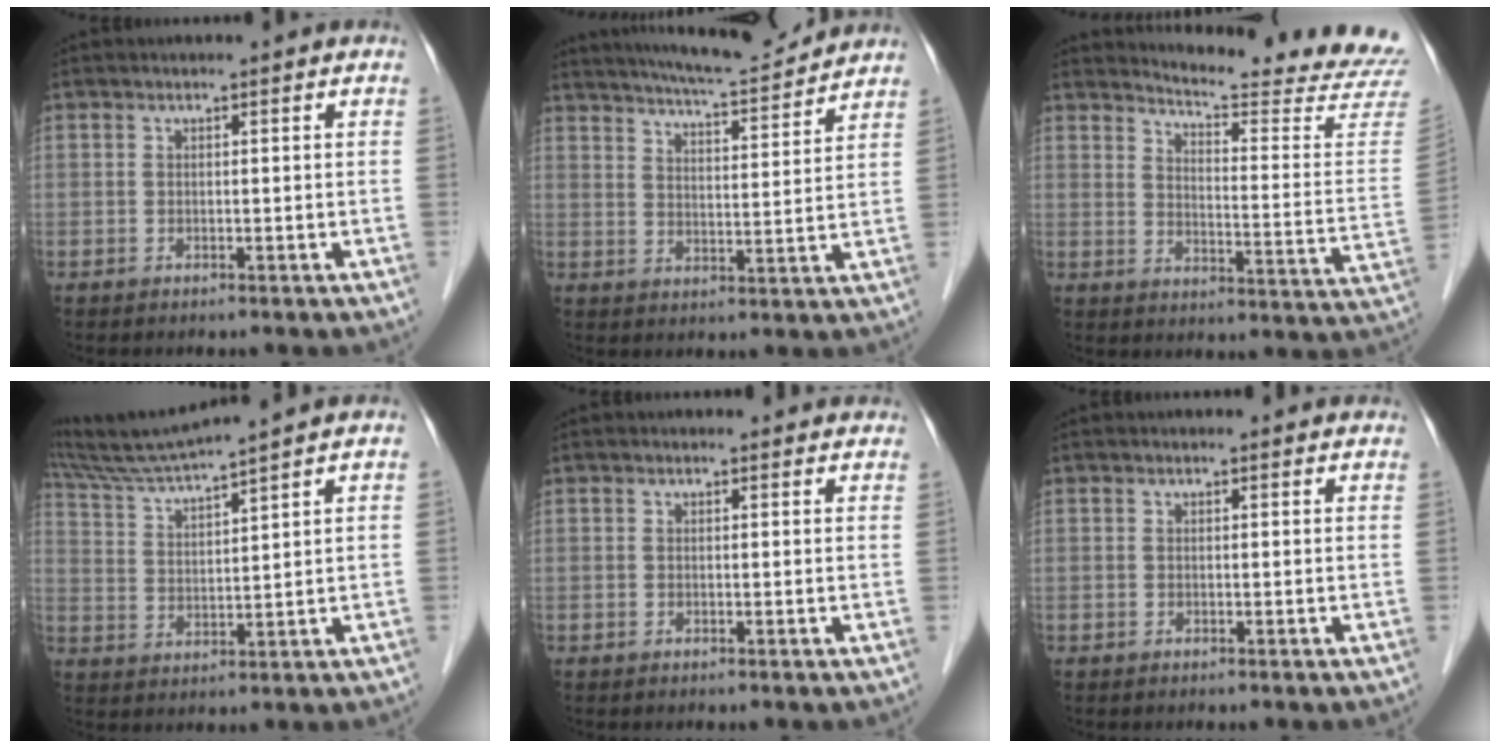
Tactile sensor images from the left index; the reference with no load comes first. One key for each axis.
{"total": 12.7, "fx": 11.9, "fy": 0.7, "fz": 4.5, "tx": -0.081, "ty": 0.000, "tz": 0.172}
{"total": 19.7, "fx": 19.3, "fy": -0.8, "fz": 3.9, "tx": -0.060, "ty": -0.142, "tz": 0.219}
{"total": 9.6, "fx": 8.8, "fy": -1.9, "fz": 3.5, "tx": -0.074, "ty": 0.013, "tz": 0.169}
{"total": 2.0, "fx": 1.8, "fy": 0.7, "fz": 0.1, "tx": -0.005, "ty": 0.003, "tz": 0.009}
{"total": 1.5, "fx": 1.4, "fy": 0.4, "fz": 0.1, "tx": -0.012, "ty": 0.005, "tz": 0.008}